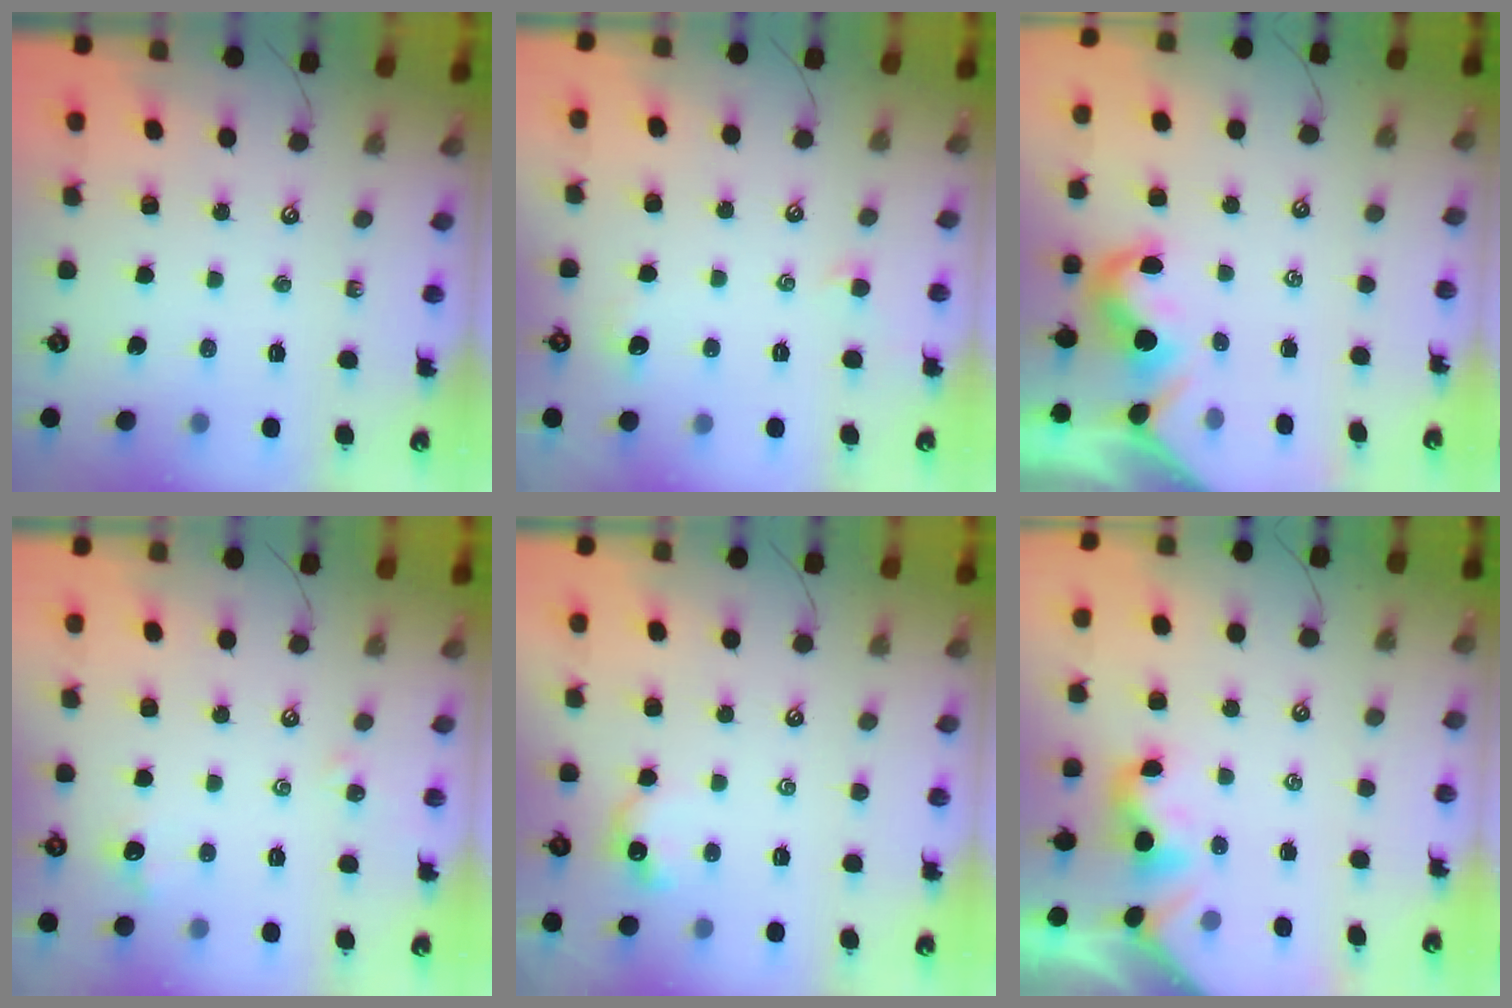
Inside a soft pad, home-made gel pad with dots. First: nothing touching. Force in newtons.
{"total": 1.0, "press": 0.9, "slide": 0.6}
{"total": 2.0, "press": 1.9, "slide": 0.5}
{"total": 2.9, "press": 2.9, "slide": 0.7}
{"total": 2.6, "press": 2.5, "slide": 0.5}
{"total": 1.9, "press": 1.8, "slide": 0.6}